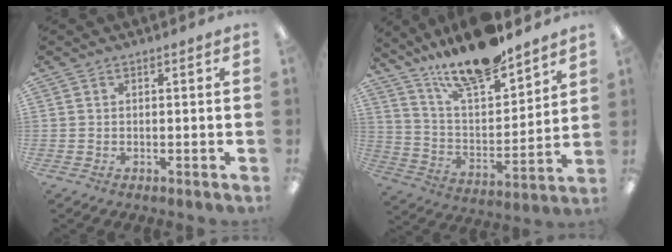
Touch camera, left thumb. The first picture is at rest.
{"total": 16.8, "force": [14.6, 4.0, 7.3], "torque": [-0.137, -0.098, 0.254]}